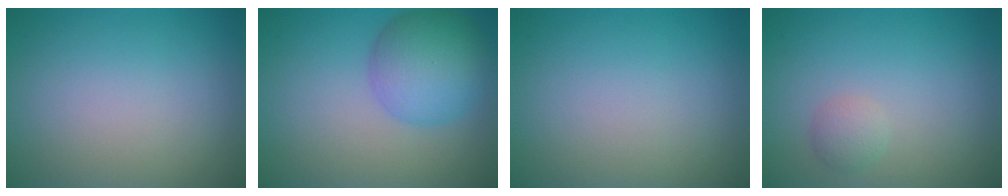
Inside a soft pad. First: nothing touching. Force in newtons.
{"total": 6.2, "press": 6.2, "slide": 0.3}
{"total": 0.0}
{"total": 1.3, "press": 1.3, "slide": 0.2}